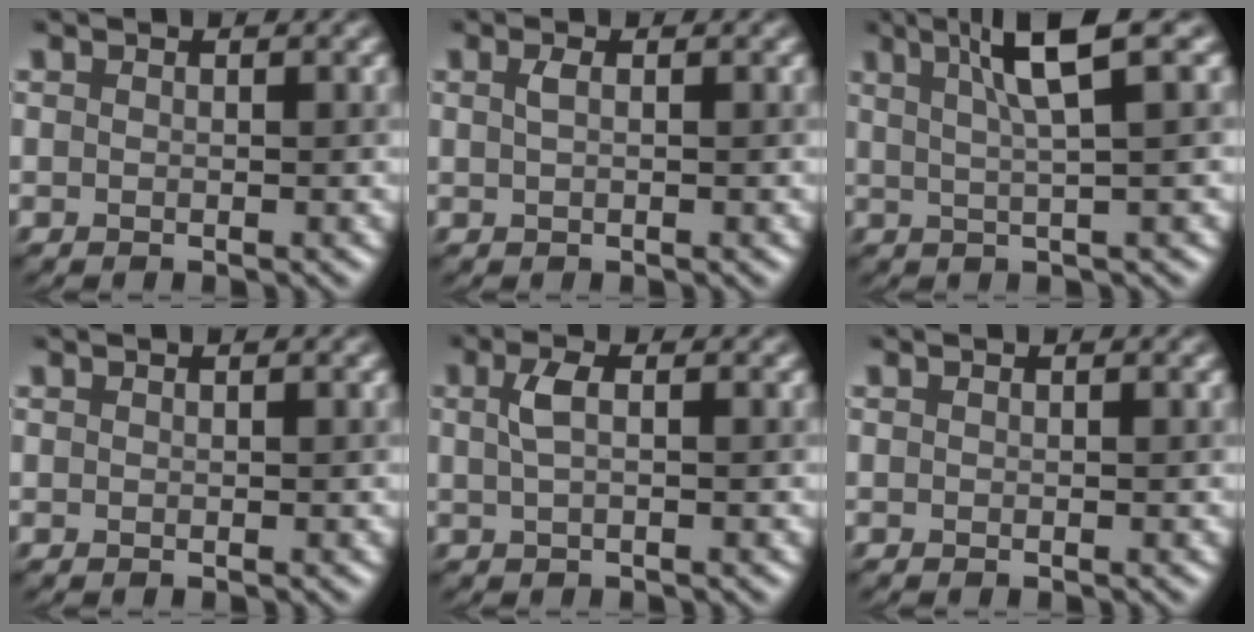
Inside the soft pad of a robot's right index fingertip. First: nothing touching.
{"total": 0.8, "force": [0.2, 0.2, 0.7], "torque": [-0.015, 0.009, 0.009]}
{"total": 5.2, "force": [2.3, 0.6, 4.6], "torque": [-0.067, 0.014, 0.039]}
{"total": 0.0}
{"total": 1.7, "force": [0.4, 0.5, 1.6], "torque": [-0.034, 0.011, 0.011]}
{"total": 0.0}